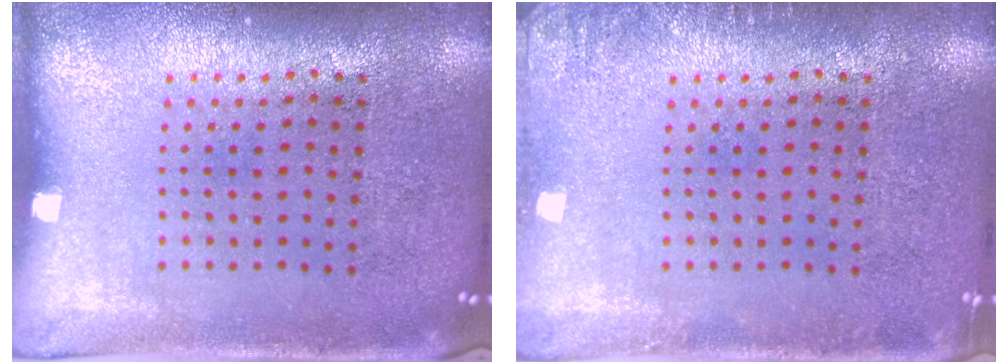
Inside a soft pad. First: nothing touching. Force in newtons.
{"total": 1.1, "press": 1.1, "slide": 0.2}